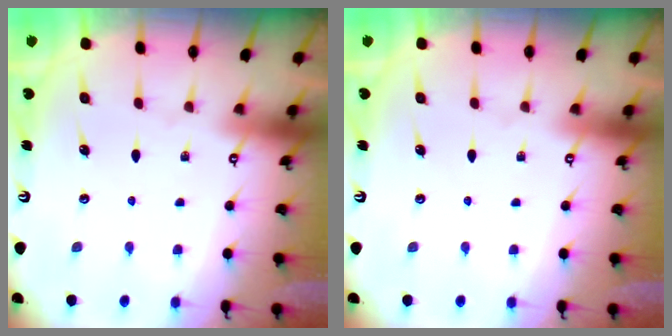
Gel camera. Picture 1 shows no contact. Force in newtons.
{"total": 0.0}